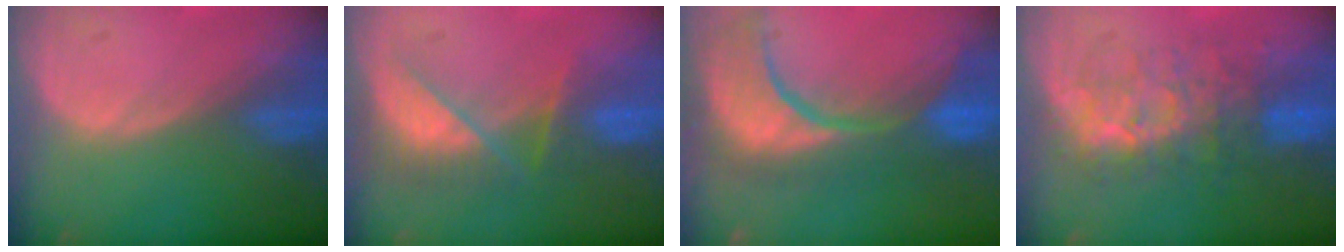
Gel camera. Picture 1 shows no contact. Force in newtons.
{"total": 8.2, "press": 7.1, "slide": 4.1}
{"total": 12.3, "press": 11.1, "slide": 5.3}
{"total": 8.9, "press": 8.3, "slide": 3.3}